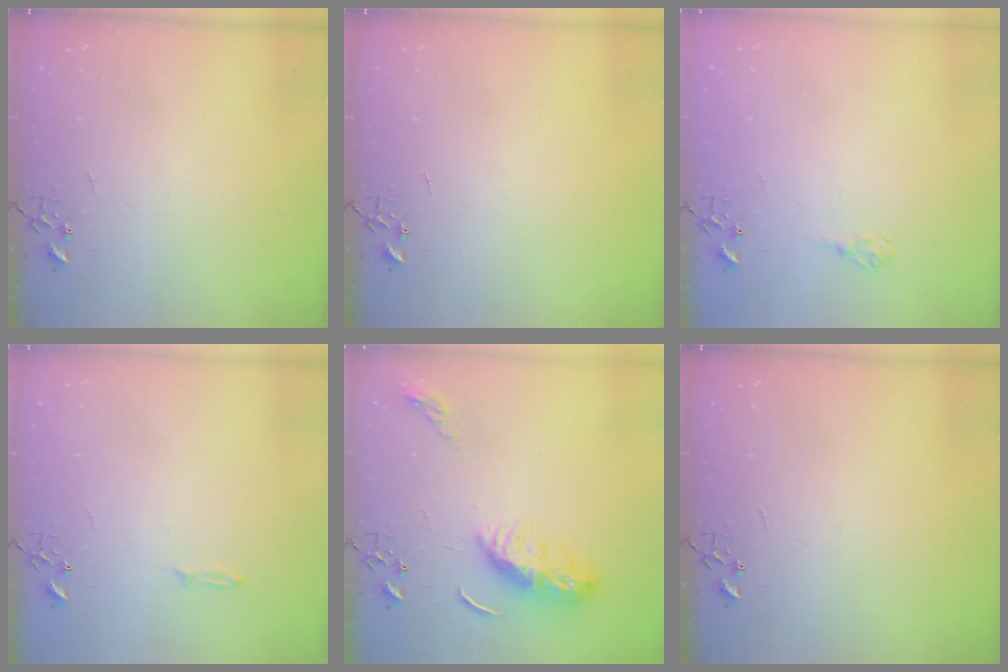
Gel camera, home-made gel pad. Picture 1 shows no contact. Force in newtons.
{"total": 0.0}
{"total": 6.8, "press": 6.8, "slide": 0.9}
{"total": 3.5, "press": 3.5, "slide": 0.5}
{"total": 10.9, "press": 10.9, "slide": 0.4}
{"total": 0.0}